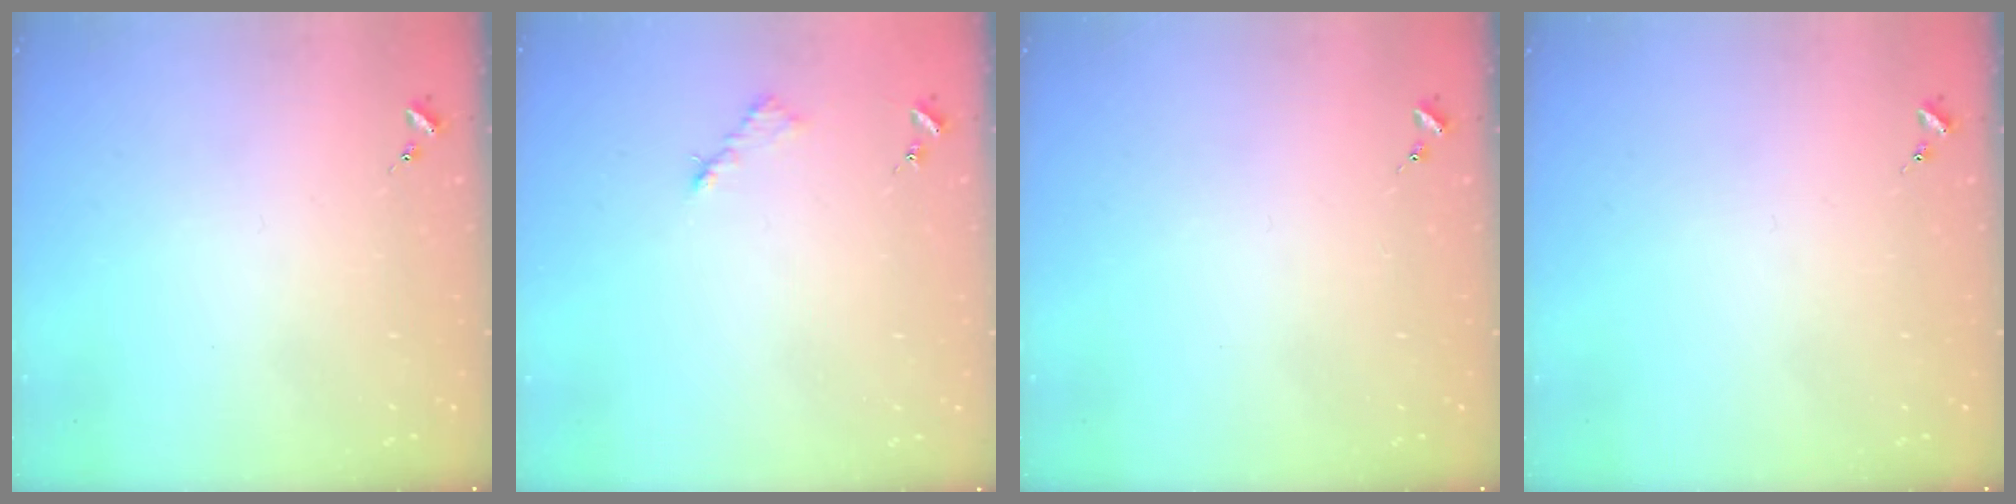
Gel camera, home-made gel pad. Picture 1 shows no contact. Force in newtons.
{"total": 3.1, "press": 3.1, "slide": 0.4}
{"total": 0.0}
{"total": 0.0}